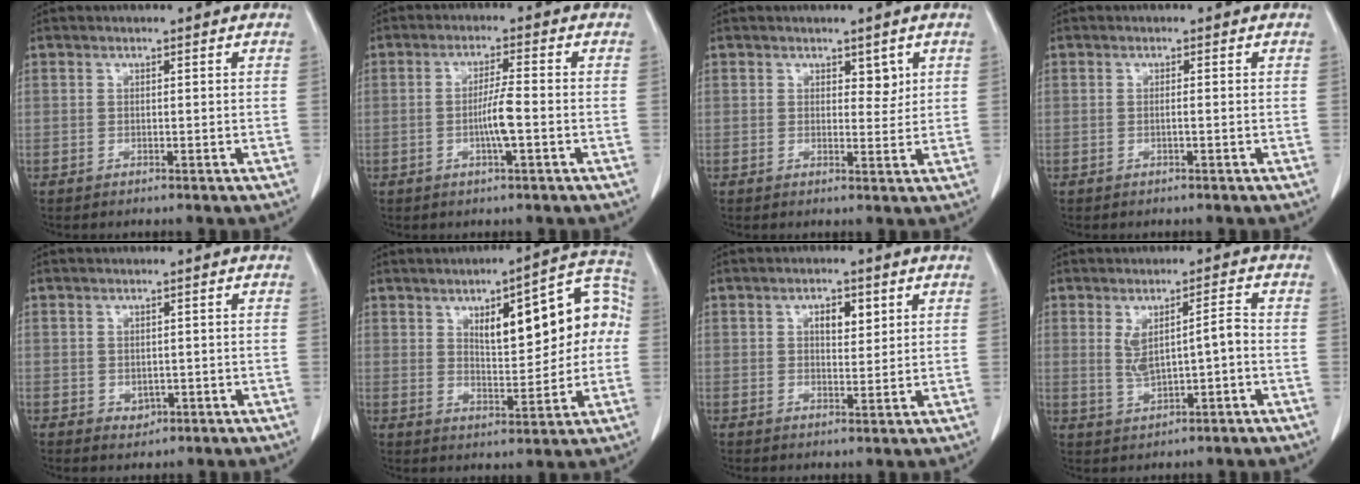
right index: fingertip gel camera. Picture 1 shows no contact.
{"total": 4.6, "force": [-1.1, 0.0, 4.4], "torque": [-0.086, -0.003, -0.022]}
{"total": 2.3, "force": [1.2, 1.4, 1.4], "torque": [-0.011, -0.006, 0.019]}
{"total": 0.6, "force": [-0.2, -0.1, 0.6], "torque": [-0.010, 0.001, -0.003]}
{"total": 1.7, "force": [-0.4, 1.4, 0.8], "torque": [-0.010, 0.001, 0.004]}
{"total": 15.2, "force": [2.8, 5.4, 13.9], "torque": [-0.178, 0.041, 0.044]}
{"total": 3.8, "force": [1.5, 1.8, 2.9], "torque": [-0.045, 0.001, 0.024]}
{"total": 5.6, "force": [0.0, 1.3, 5.4], "torque": [-0.098, 0.011, 0.010]}